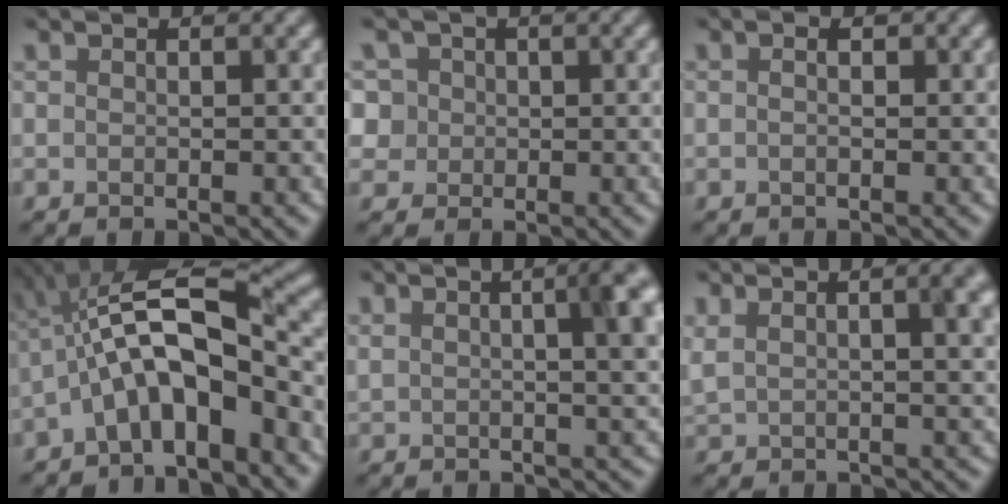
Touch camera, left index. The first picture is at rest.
{"total": 5.4, "force": [1.9, 4.8, 1.8], "torque": [-0.035, 0.018, 0.013]}
{"total": 1.4, "force": [0.2, 0.9, 0.9], "torque": [0.001, -0.003, -0.014]}
{"total": 8.7, "force": [-3.0, 3.2, 7.5], "torque": [-0.126, 0.021, -0.063]}
{"total": 8.7, "force": [2.7, 3.7, 7.3], "torque": [-0.053, 0.039, 0.014]}
{"total": 8.8, "force": [3.6, 4.3, 6.8], "torque": [-0.083, 0.044, 0.038]}